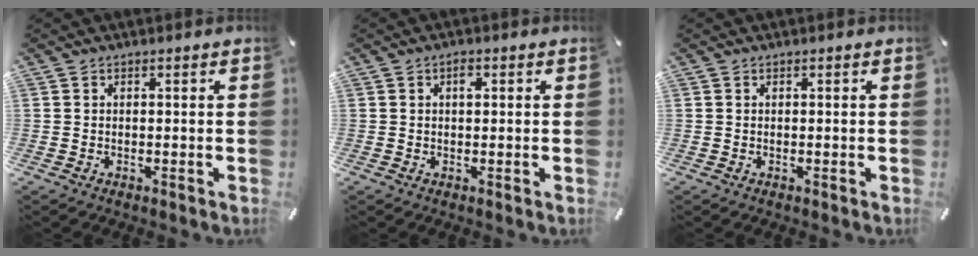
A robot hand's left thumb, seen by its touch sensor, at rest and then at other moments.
{"total": 1.7, "force": [0.5, 0.9, 1.3], "torque": [-0.021, 0.002, 0.005]}
{"total": 0.0}